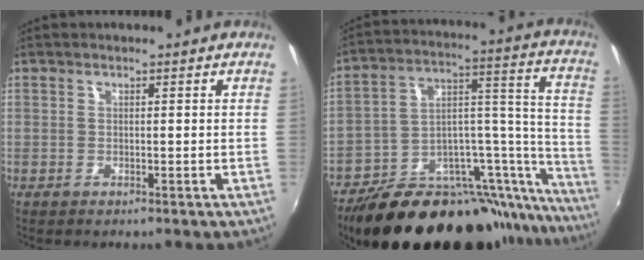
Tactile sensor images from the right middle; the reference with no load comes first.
{"total": 31.4, "force": [-23.7, 11.6, 17.0], "torque": [-0.202, 0.036, -0.343]}